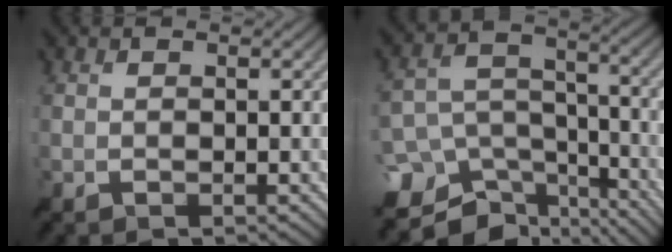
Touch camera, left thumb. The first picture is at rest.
{"total": 14.5, "force": [-9.0, 9.8, 5.9], "torque": [-0.165, -0.035, -0.113]}